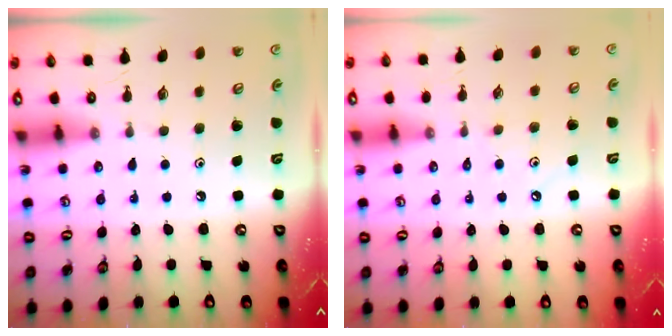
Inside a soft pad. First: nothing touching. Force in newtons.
{"total": 4.2, "press": 4.1, "slide": 0.7}